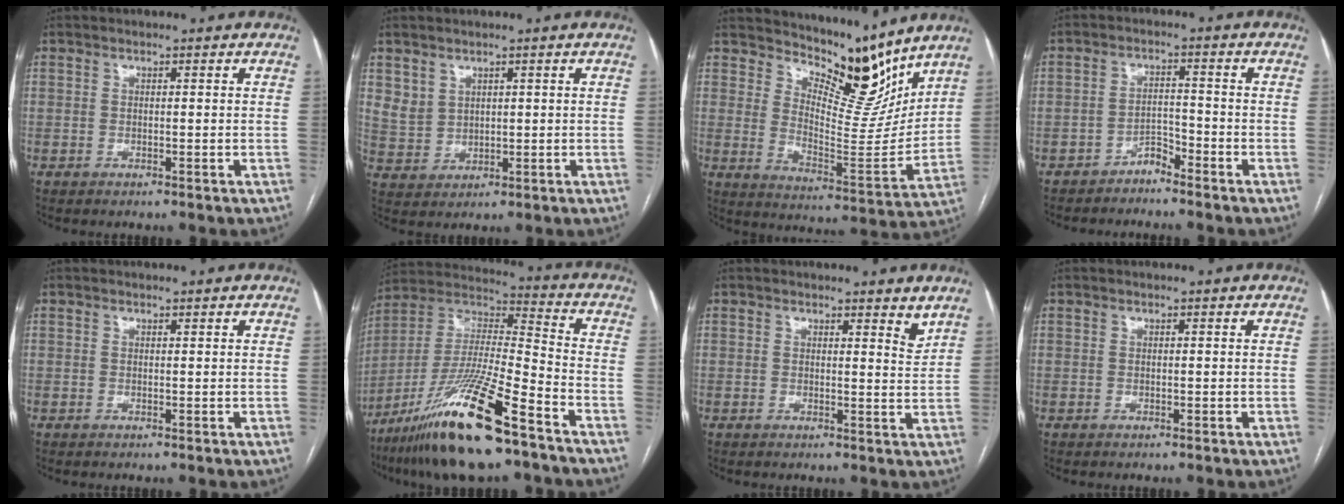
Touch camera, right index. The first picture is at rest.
{"total": 4.2, "force": [2.4, 3.3, 0.9], "torque": [-0.022, 0.003, 0.059]}
{"total": 12.0, "force": [10.9, 2.9, 4.1], "torque": [-0.065, -0.042, 0.177]}
{"total": 2.5, "force": [-2.3, 1.0, 0.4], "torque": [0.002, 0.002, -0.040]}
{"total": 0.0}
{"total": 20.1, "force": [-12.9, 1.6, 15.3], "torque": [-0.318, -0.029, -0.236]}
{"total": 3.2, "force": [2.9, 0.6, 1.3], "torque": [-0.017, -0.023, 0.028]}
{"total": 0.0}